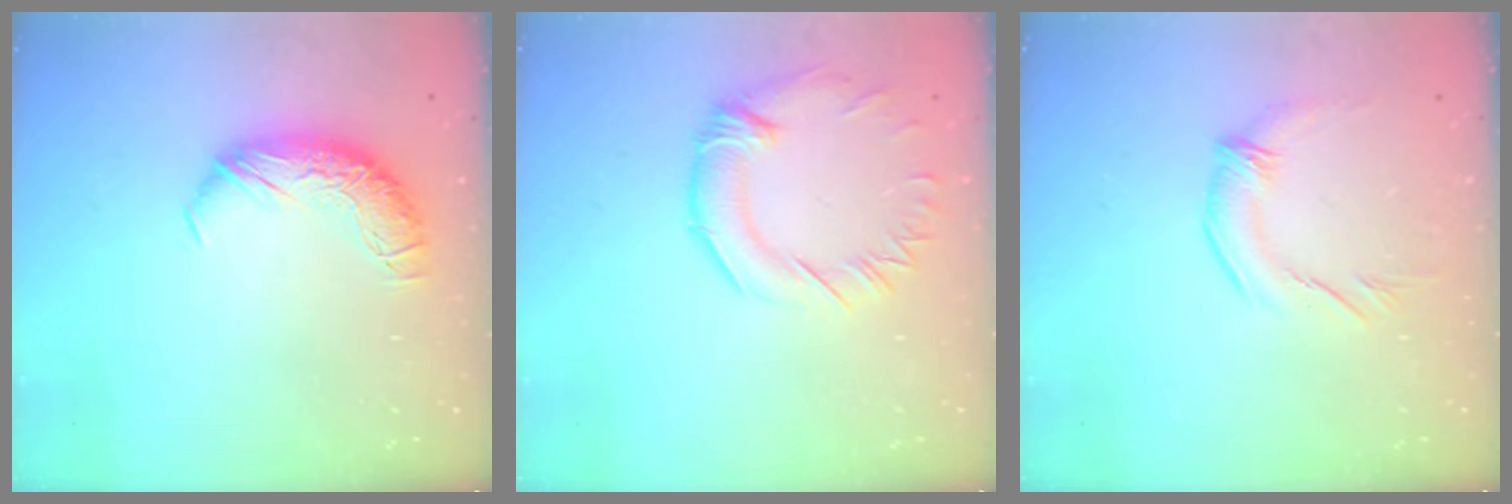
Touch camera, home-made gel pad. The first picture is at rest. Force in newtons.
{"total": 1.3, "press": 0.4, "slide": 1.3}
{"total": 1.1, "press": 0.9, "slide": 0.7}